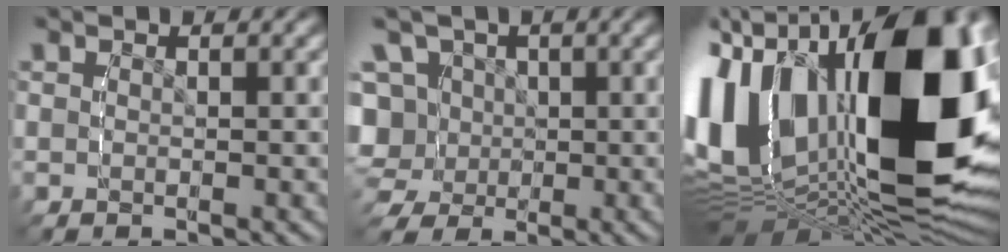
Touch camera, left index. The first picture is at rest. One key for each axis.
{"total": 11.1, "fx": -0.5, "fy": 10.2, "fz": 4.4, "tx": -0.122, "ty": -0.038, "tz": -0.010}
{"total": 28.7, "fx": -2.5, "fy": 18.4, "fz": 22.0, "tx": -0.404, "ty": -0.043, "tz": -0.023}